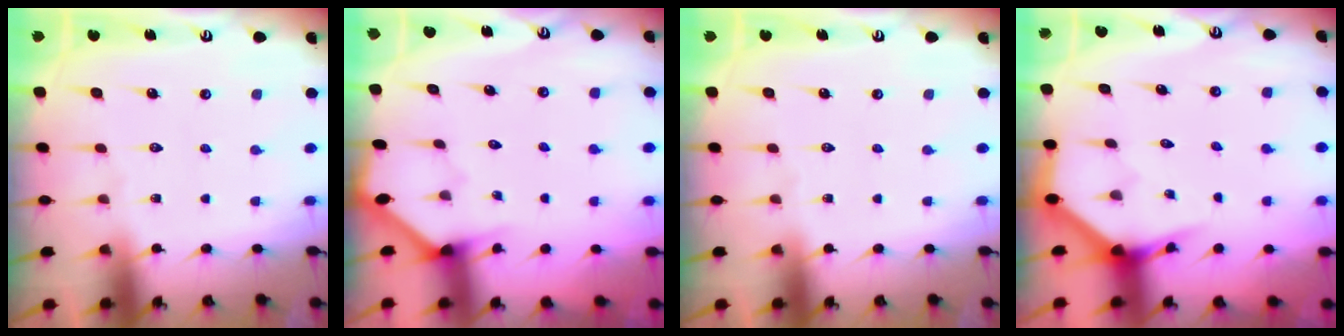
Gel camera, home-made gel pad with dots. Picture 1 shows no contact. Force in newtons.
{"total": 2.4, "press": 2.3, "slide": 0.3}
{"total": 0.0}
{"total": 4.0, "press": 4.0, "slide": 0.2}